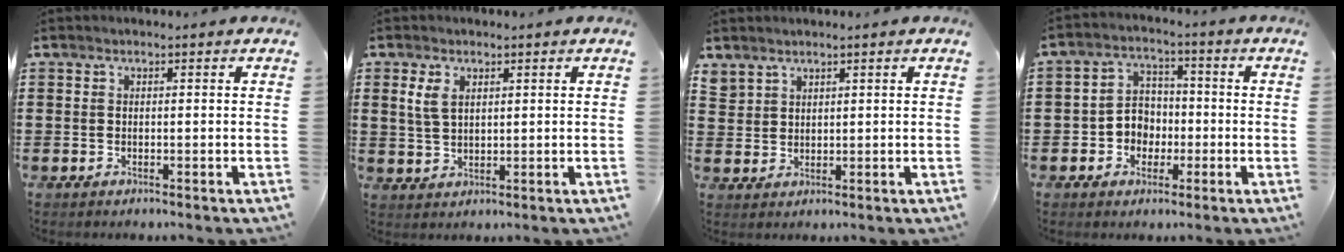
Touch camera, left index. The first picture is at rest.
{"total": 3.1, "force": [1.4, 1.9, 2.1], "torque": [-0.048, 0.008, 0.025]}
{"total": 2.3, "force": [2.1, 1.0, -0.2], "torque": [-0.003, 0.000, 0.042]}
{"total": 4.8, "force": [-1.8, 4.2, 1.5], "torque": [-0.041, 0.015, -0.037]}